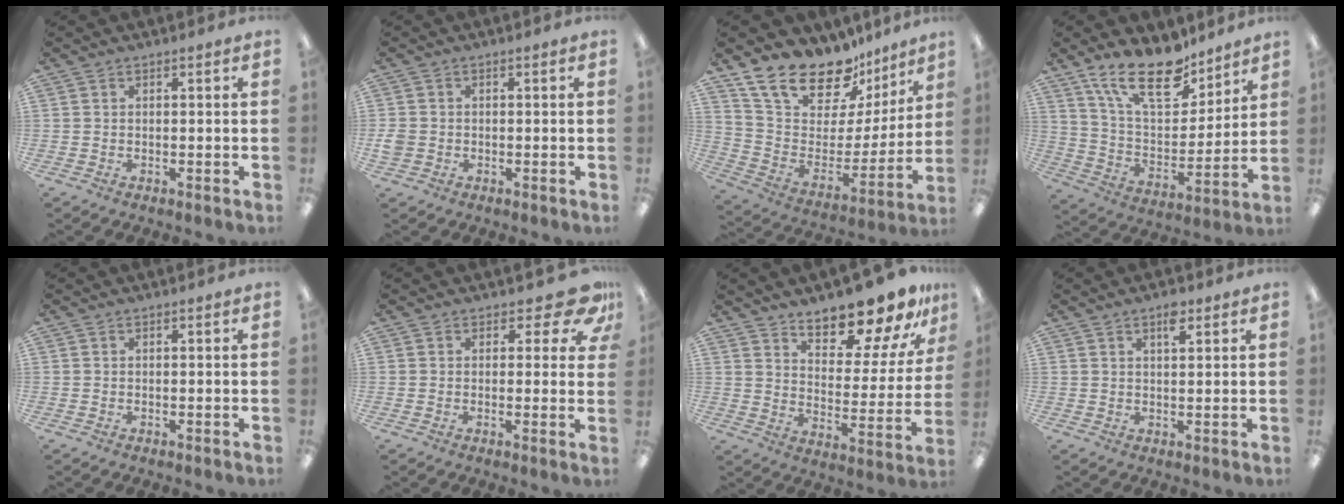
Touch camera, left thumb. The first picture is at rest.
{"total": 2.5, "force": [-0.4, 2.2, 1.0], "torque": [-0.016, 0.005, -0.007]}
{"total": 19.7, "force": [16.3, 8.6, 7.1], "torque": [-0.138, -0.123, 0.293]}
{"total": 19.7, "force": [14.2, 8.5, 10.6], "torque": [-0.188, -0.076, 0.252]}
{"total": 0.0}
{"total": 8.0, "force": [5.0, 3.5, 5.1], "torque": [-0.057, -0.026, 0.086]}
{"total": 16.6, "force": [14.7, 4.1, 6.6], "torque": [-0.104, -0.117, 0.251]}
{"total": 4.2, "force": [2.7, 1.5, 2.7], "torque": [-0.036, -0.007, 0.043]}